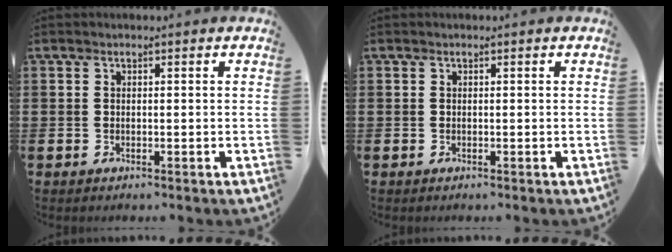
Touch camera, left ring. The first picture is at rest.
{"total": 0.0}